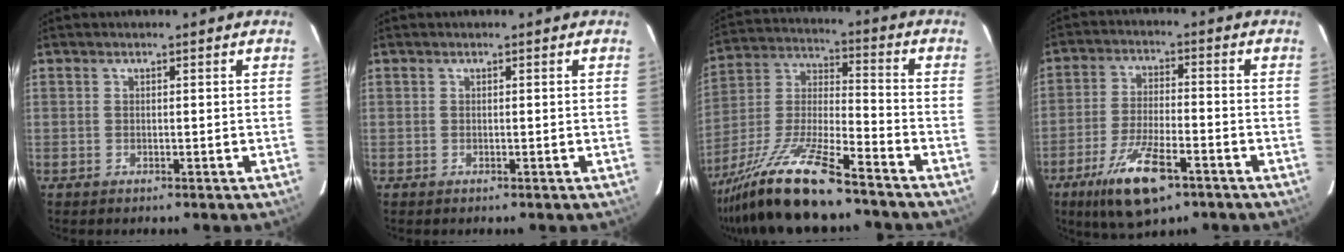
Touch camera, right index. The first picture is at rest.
{"total": 0.0}
{"total": 16.1, "force": [-12.6, 1.5, 9.9], "torque": [-0.214, -0.025, -0.236]}
{"total": 11.2, "force": [-6.6, 3.0, 8.6], "torque": [-0.165, -0.018, -0.112]}